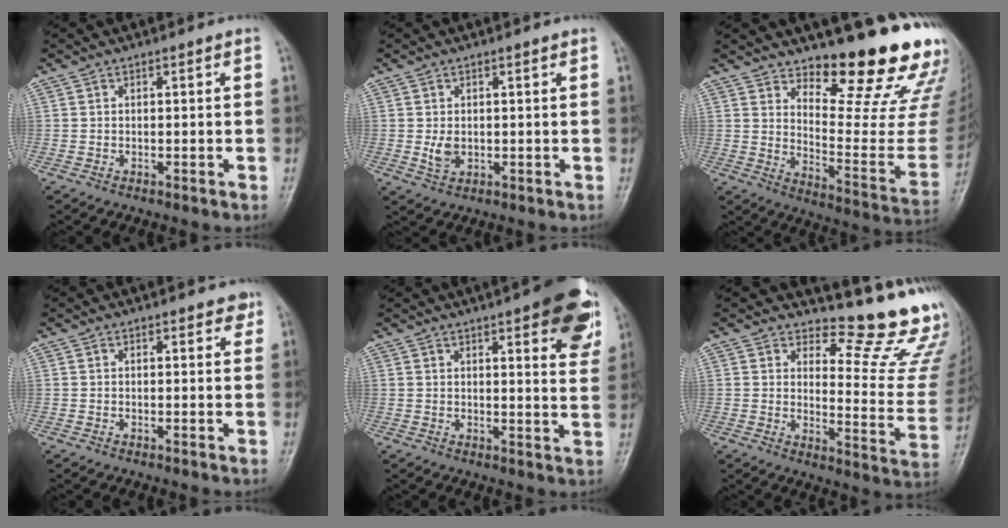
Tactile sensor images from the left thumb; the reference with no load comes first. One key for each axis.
{"total": 2.7, "fx": 0.3, "fy": 1.9, "fz": 2.0, "tx": -0.031, "ty": -0.008, "tz": 0.013}
{"total": 18.5, "fx": 14.9, "fy": 3.8, "fz": 10.2, "tx": -0.105, "ty": -0.145, "tz": 0.211}
{"total": 2.1, "fx": 1.5, "fy": 1.0, "fz": 0.9, "tx": 0.006, "ty": -0.005, "tz": 0.012}
{"total": 15.4, "fx": 8.3, "fy": 4.5, "fz": 12.2, "tx": -0.122, "ty": -0.032, "tz": 0.095}
{"total": 14.9, "fx": 14.0, "fy": 2.3, "fz": 4.5, "tx": -0.025, "ty": -0.179, "tz": 0.160}